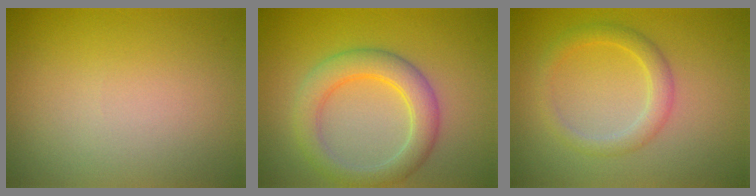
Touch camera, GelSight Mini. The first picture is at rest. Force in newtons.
{"total": 4.5, "press": 4.5, "slide": 0.1}
{"total": 2.5, "press": 2.4, "slide": 0.2}